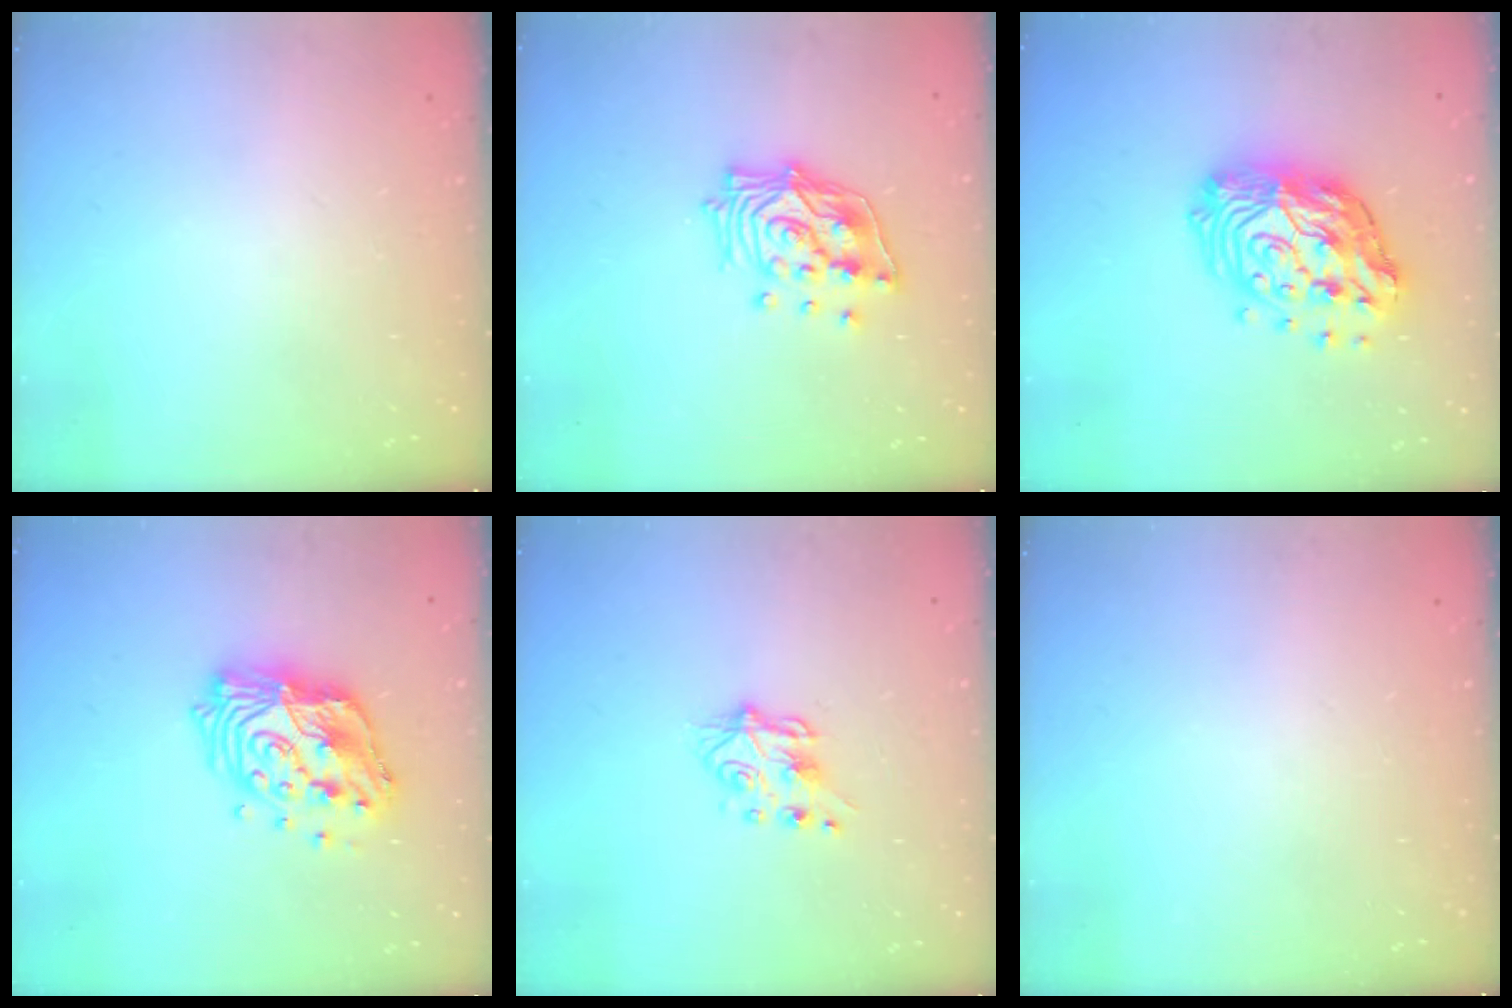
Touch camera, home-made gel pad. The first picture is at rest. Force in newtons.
{"total": 15.1, "press": 15.0, "slide": 2.0}
{"total": 18.3, "press": 18.2, "slide": 1.8}
{"total": 15.9, "press": 15.9, "slide": 1.1}
{"total": 6.5, "press": 6.5, "slide": 0.6}
{"total": 0.0}